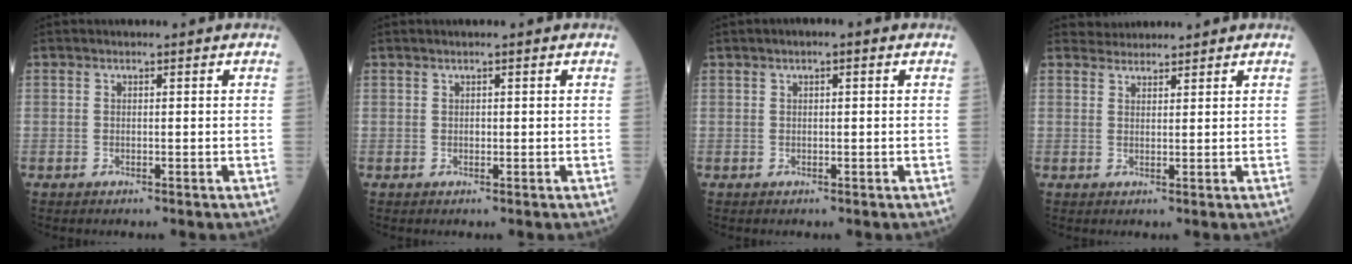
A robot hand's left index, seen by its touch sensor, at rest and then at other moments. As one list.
[{"total": 0.6, "force": [0.3, 0.3, 0.5], "torque": [-0.007, 0.004, 0.004]}, {"total": 1.7, "force": [0.8, 0.5, 1.5], "torque": [-0.021, 0.010, 0.009]}, {"total": 2.5, "force": [2.5, 0.4, -0.3], "torque": [-0.003, 0.019, 0.047]}]